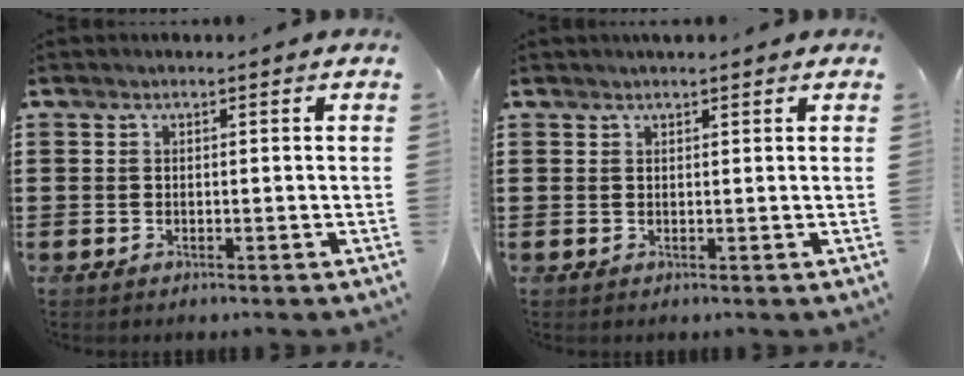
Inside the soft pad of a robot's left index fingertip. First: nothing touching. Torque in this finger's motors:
{"motor_torque": [1.39, 0.75, 0.51, 0.05]}